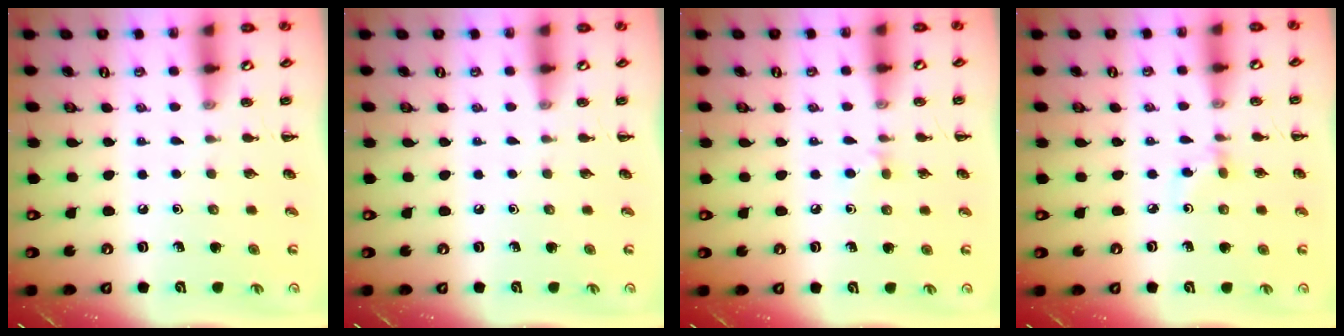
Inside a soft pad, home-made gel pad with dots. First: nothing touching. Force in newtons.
{"total": 0.0}
{"total": 3.8, "press": 3.4, "slide": 1.5}
{"total": 2.6, "press": 2.4, "slide": 1.0}